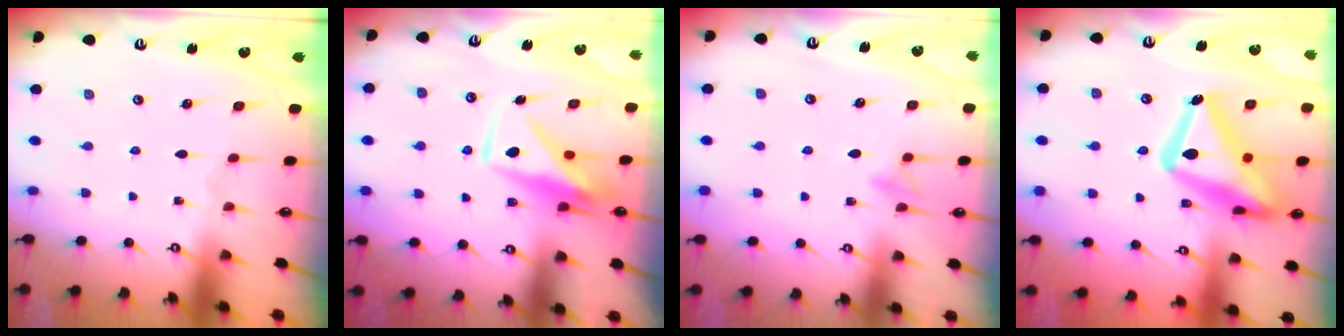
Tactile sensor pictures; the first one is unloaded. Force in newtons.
{"total": 9.2, "press": 9.2, "slide": 0.9}
{"total": 8.1, "press": 8.1, "slide": 0.7}
{"total": 24.0, "press": 24.0, "slide": 1.6}